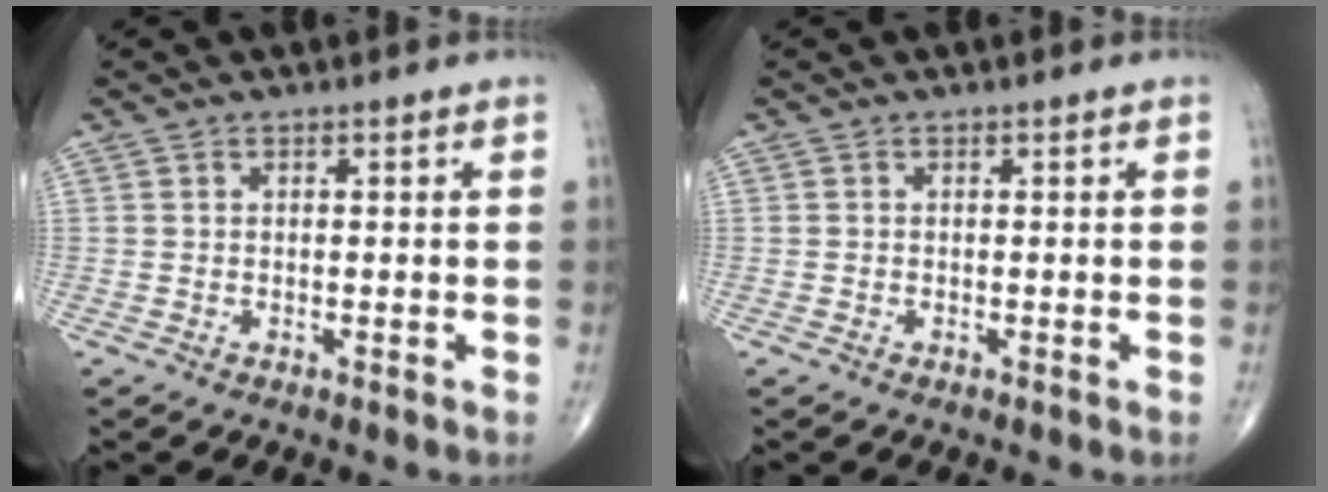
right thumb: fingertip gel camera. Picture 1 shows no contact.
{"total": 0.0}